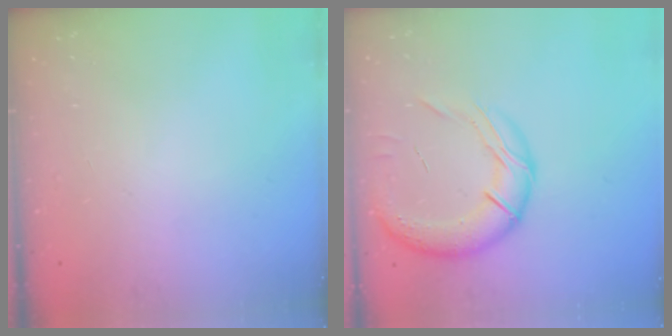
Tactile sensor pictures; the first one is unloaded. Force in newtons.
{"total": 19.8, "press": 19.6, "slide": 3.2}